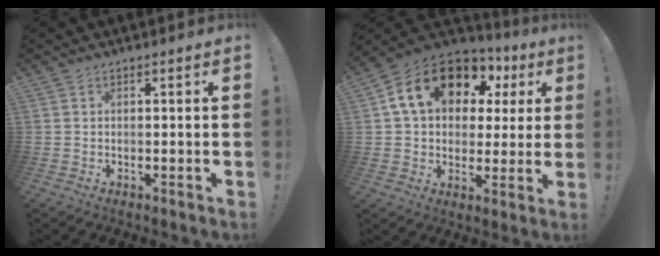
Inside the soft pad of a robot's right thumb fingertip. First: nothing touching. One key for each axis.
{"total": 19.1, "fx": 8.5, "fy": 12.6, "fz": 11.5, "tx": -0.188, "ty": -0.022, "tz": 0.160}